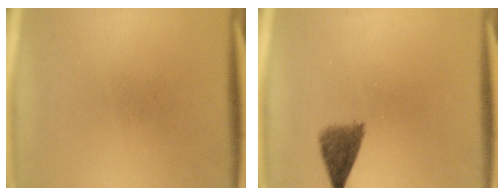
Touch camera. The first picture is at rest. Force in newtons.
{"total": 4.0}